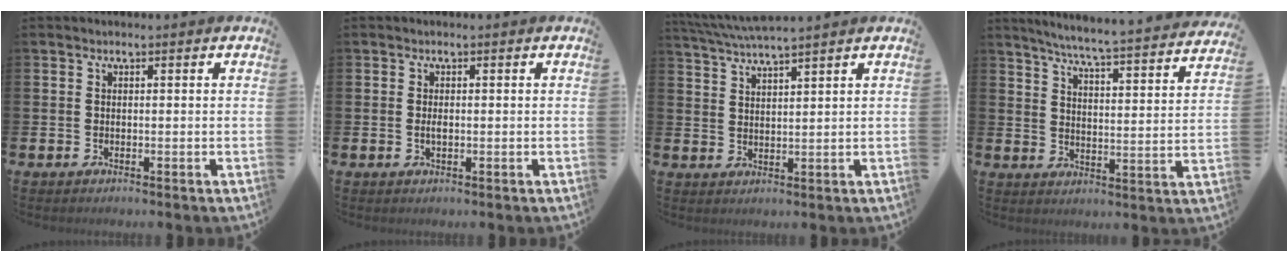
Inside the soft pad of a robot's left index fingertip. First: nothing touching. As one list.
[{"total": 1.0, "force": [0.0, 0.4, 0.9], "torque": [-0.017, 0.002, -0.002]}, {"total": 4.1, "force": [3.9, -0.4, 1.0], "torque": [-0.038, -0.018, 0.071]}, {"total": 6.2, "force": [5.9, -0.4, 1.9], "torque": [-0.062, -0.048, 0.097]}]